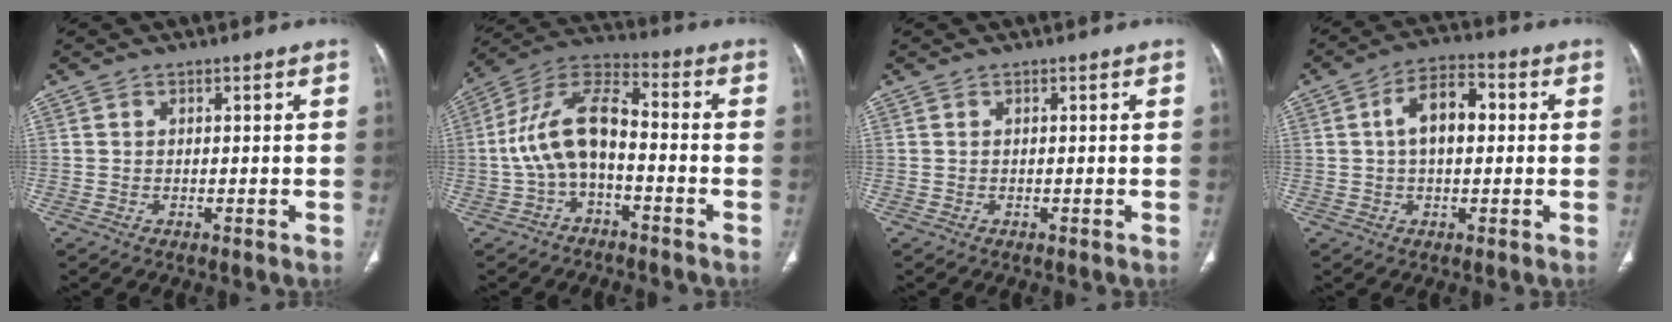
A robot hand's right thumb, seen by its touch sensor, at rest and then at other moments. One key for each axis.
{"total": 11.8, "fx": -2.6, "fy": 5.9, "fz": 9.9, "tx": -0.191, "ty": 0.055, "tz": -0.058}
{"total": 0.0}
{"total": 8.5, "fx": 1.0, "fy": 4.8, "fz": 6.9, "tx": -0.109, "ty": 0.024, "tz": 0.011}